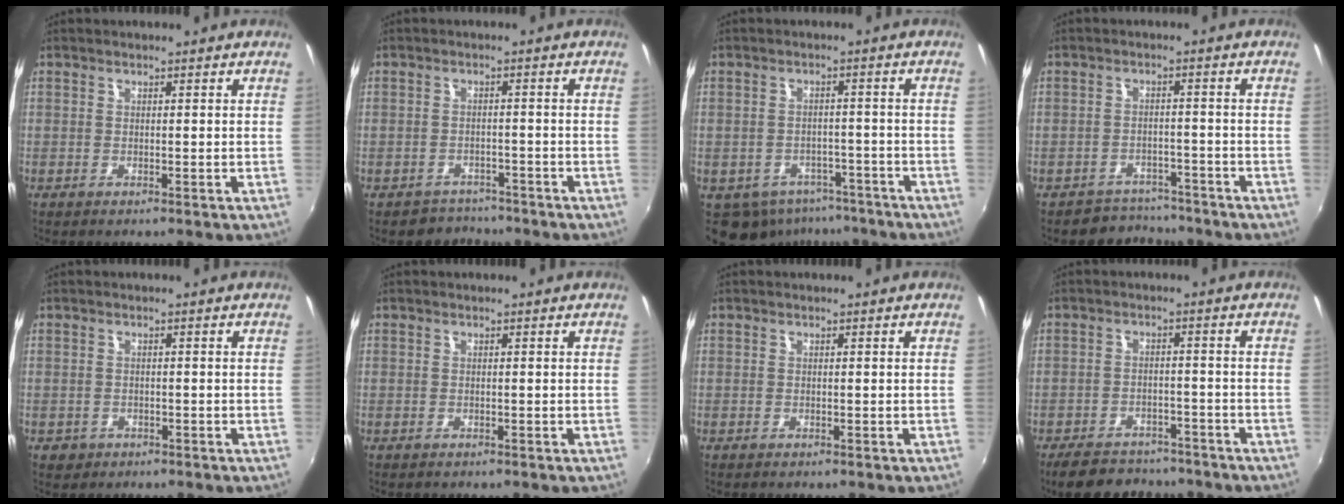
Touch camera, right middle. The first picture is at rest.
{"total": 4.0, "force": [-3.4, 2.1, -0.5], "torque": [-0.001, 0.010, -0.055]}
{"total": 10.3, "force": [-6.4, 7.2, 3.6], "torque": [-0.090, 0.002, -0.072]}
{"total": 5.7, "force": [-5.0, 2.6, -0.3], "torque": [-0.004, 0.012, -0.076]}
{"total": 2.6, "force": [-1.4, 2.1, 0.7], "torque": [-0.020, -0.002, -0.021]}
{"total": 0.0}
{"total": 0.0}
{"total": 11.8, "force": [-9.7, 5.1, 4.3], "torque": [-0.100, 0.000, -0.134]}